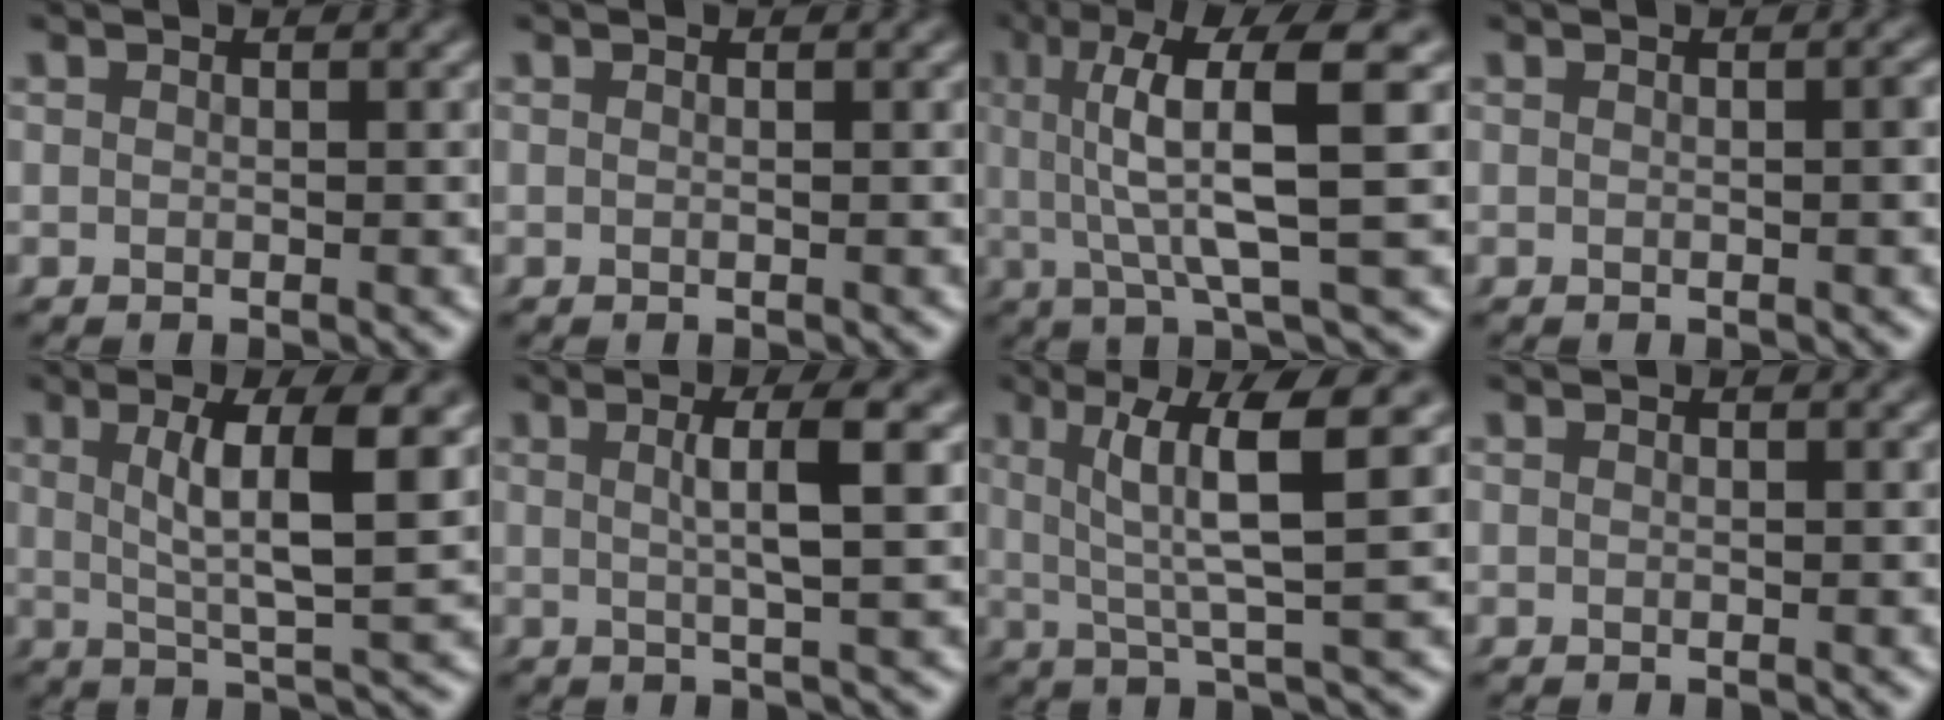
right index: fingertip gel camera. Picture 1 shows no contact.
{"total": 0.0}
{"total": 8.9, "force": [2.6, 1.9, 8.3], "torque": [-0.131, 0.011, 0.034]}
{"total": 0.5, "force": [0.0, -0.1, 0.5], "torque": [-0.005, 0.001, 0.000]}
{"total": 5.6, "force": [1.8, 0.5, 5.3], "torque": [-0.085, 0.000, 0.030]}
{"total": 3.5, "force": [1.3, -0.5, 3.2], "torque": [-0.052, 0.005, 0.020]}
{"total": 6.6, "force": [2.4, 0.9, 6.1], "torque": [-0.092, 0.013, 0.034]}
{"total": 0.0}